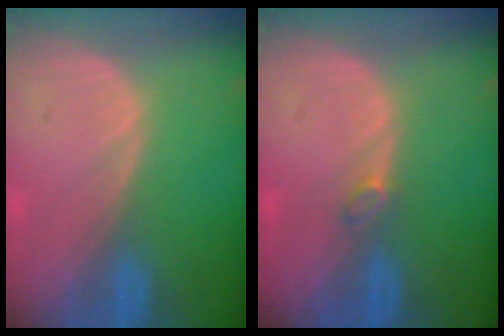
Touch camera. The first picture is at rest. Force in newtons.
{"total": 1.2, "press": 1.2, "slide": 0.4}